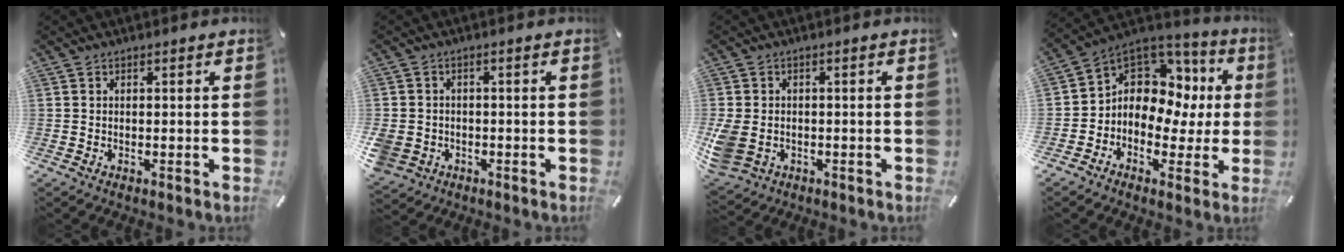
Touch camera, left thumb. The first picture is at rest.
{"total": 4.7, "force": [-1.6, 4.1, 1.7], "torque": [-0.047, 0.003, -0.030]}
{"total": 6.6, "force": [-1.4, 5.1, 4.0], "torque": [-0.104, 0.000, -0.026]}
{"total": 9.6, "force": [2.0, 8.2, 4.5], "torque": [-0.082, -0.027, 0.040]}